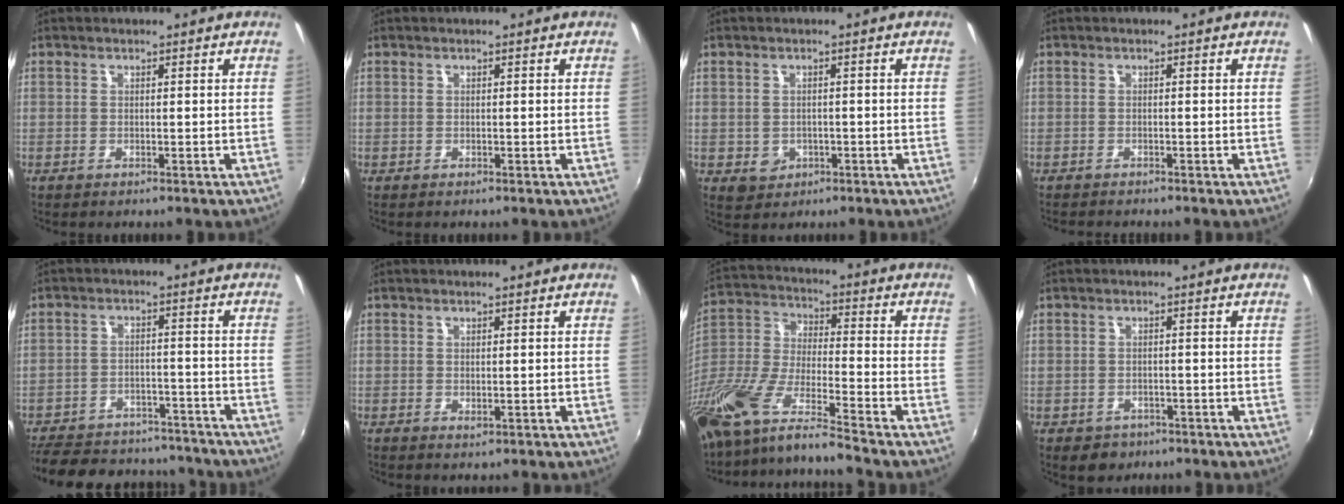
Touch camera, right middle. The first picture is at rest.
{"total": 0.0}
{"total": 3.8, "force": [-1.0, 3.4, 1.3], "torque": [-0.030, -0.003, -0.008]}
{"total": 1.7, "force": [-1.6, 0.2, 0.3], "torque": [-0.014, -0.011, -0.029]}
{"total": 21.9, "force": [-18.4, 8.8, 8.0], "torque": [-0.185, 0.022, -0.241]}
{"total": 0.6, "force": [0.0, 0.4, 0.4], "torque": [-0.006, -0.003, 0.001]}
{"total": 16.5, "force": [-12.8, 1.5, 10.3], "torque": [-0.204, -0.030, -0.255]}
{"total": 3.9, "force": [-2.2, 3.0, 1.3], "torque": [-0.032, -0.008, -0.028]}